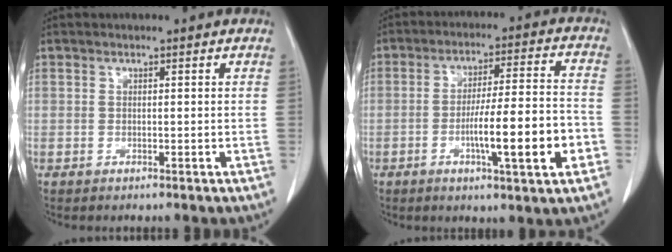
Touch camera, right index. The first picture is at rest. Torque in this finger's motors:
{"motor_torque": [1.72, -0.41, 0.70, 0.14]}